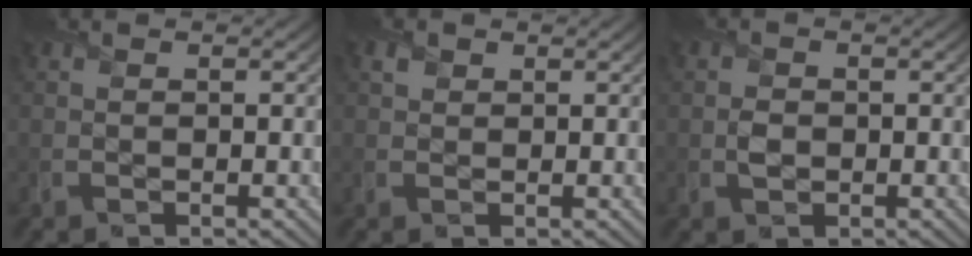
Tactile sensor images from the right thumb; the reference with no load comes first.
{"total": 1.2, "force": [0.7, 1.0, 0.0], "torque": [0.000, -0.001, 0.015]}
{"total": 1.6, "force": [-0.2, 1.4, 0.8], "torque": [-0.019, -0.005, -0.004]}